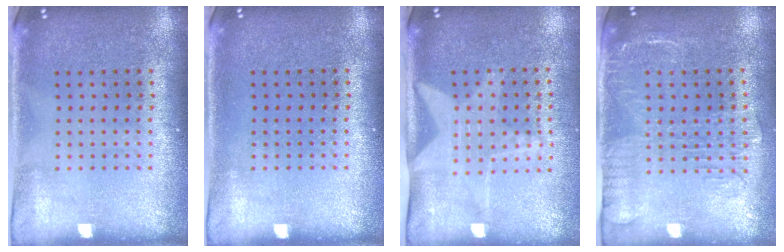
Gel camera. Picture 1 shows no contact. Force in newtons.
{"total": 0.0}
{"total": 2.1, "press": 1.6, "slide": 1.3}
{"total": 2.0, "press": 1.6, "slide": 1.1}